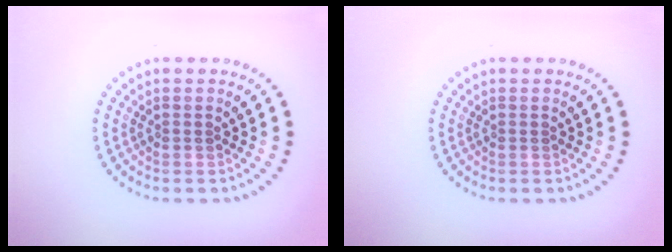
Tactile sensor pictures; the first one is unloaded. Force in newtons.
{"total": 0.0}